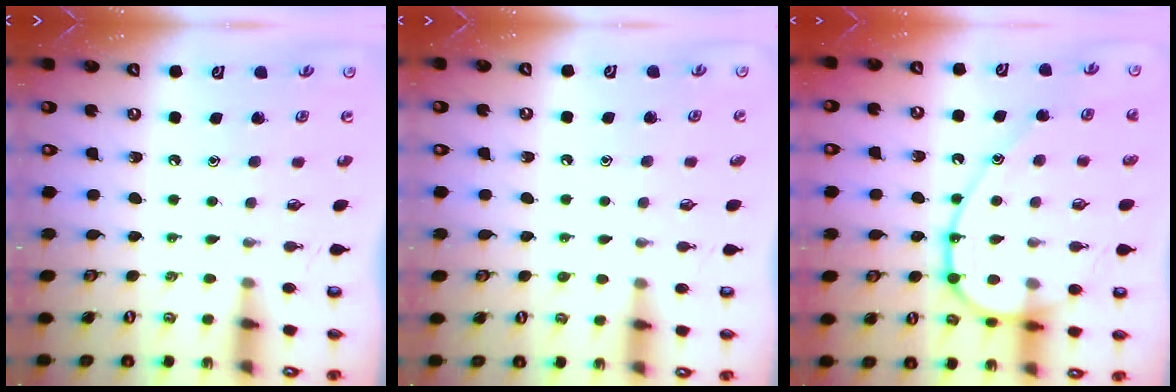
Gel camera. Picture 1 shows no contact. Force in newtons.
{"total": 4.2, "press": 4.2, "slide": 0.2}
{"total": 15.4, "press": 15.3, "slide": 1.4}